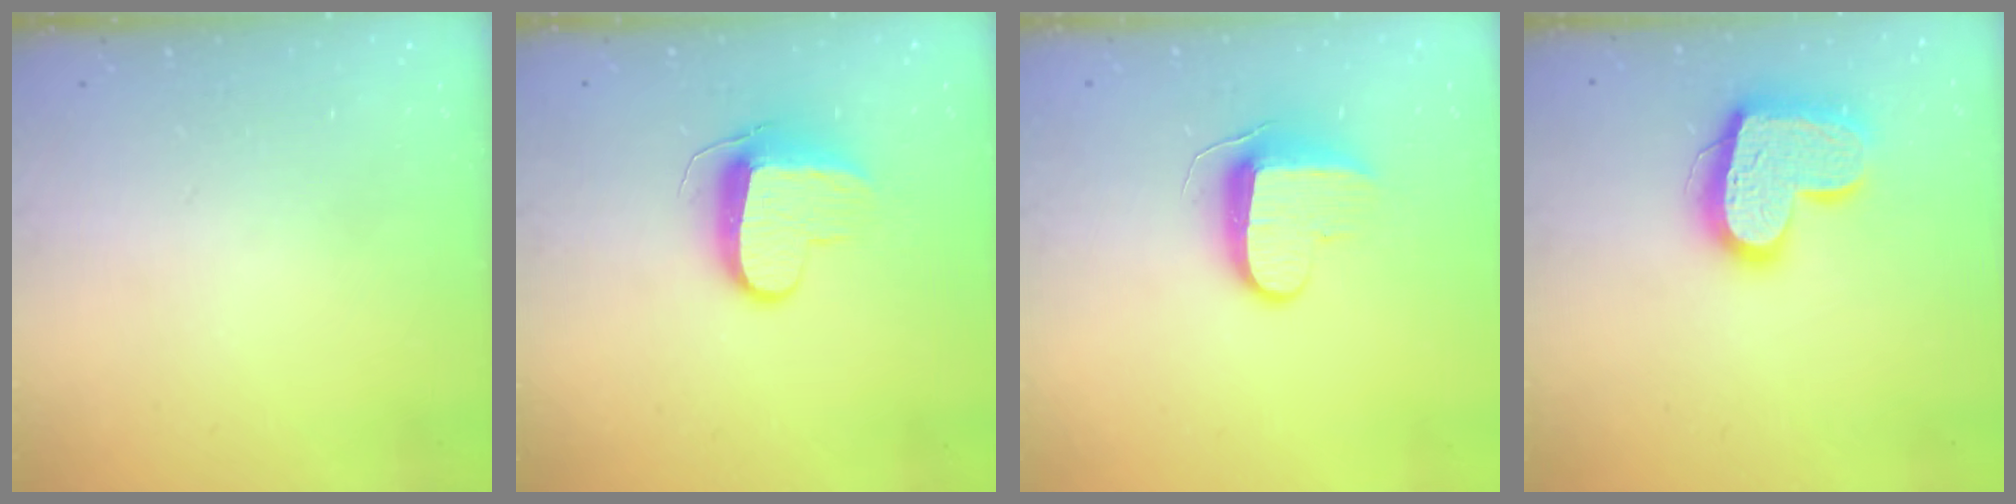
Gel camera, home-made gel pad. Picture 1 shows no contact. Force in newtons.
{"total": 9.8, "press": 9.8, "slide": 0.1}
{"total": 10.5, "press": 10.4, "slide": 1.2}
{"total": 17.5, "press": 17.4, "slide": 1.6}